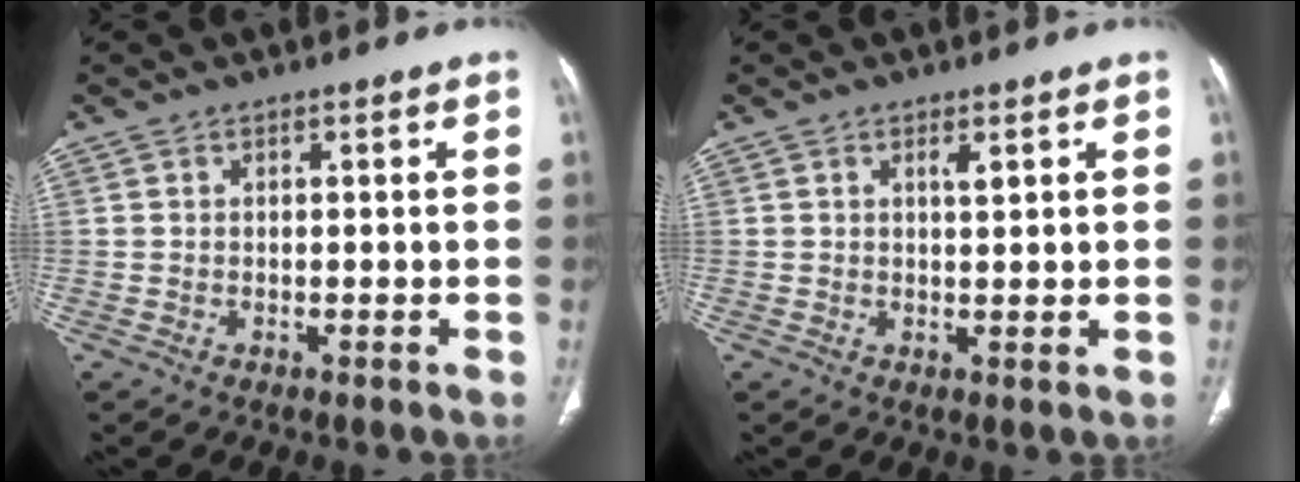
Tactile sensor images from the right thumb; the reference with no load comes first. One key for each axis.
{"total": 2.1, "fx": 1.0, "fy": 0.3, "fz": 1.8, "tx": -0.033, "ty": -0.008, "tz": 0.015}